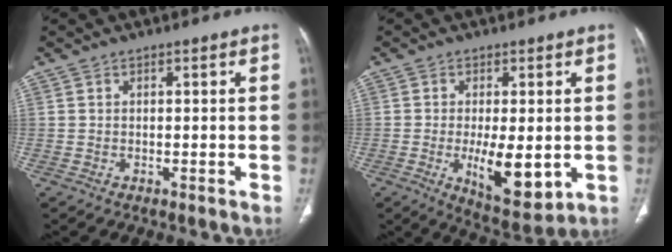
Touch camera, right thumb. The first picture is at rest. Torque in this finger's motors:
{"motor_torque": [1.93, 1.78, 0.03, 0.06, 0.26]}